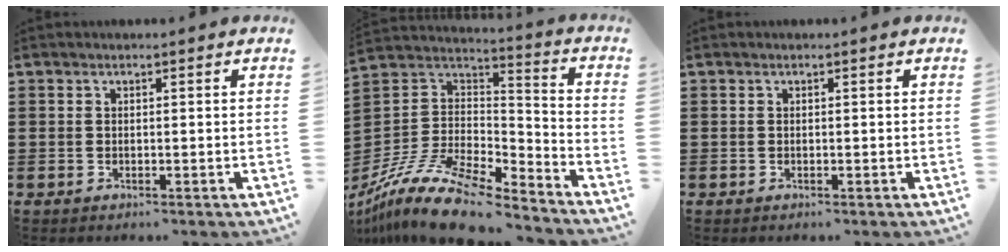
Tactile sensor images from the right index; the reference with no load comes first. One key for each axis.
{"total": 14.4, "fx": -11.1, "fy": 4.4, "fz": 8.1, "tx": -0.163, "ty": 0.035, "tz": -0.208}
{"total": 0.0}